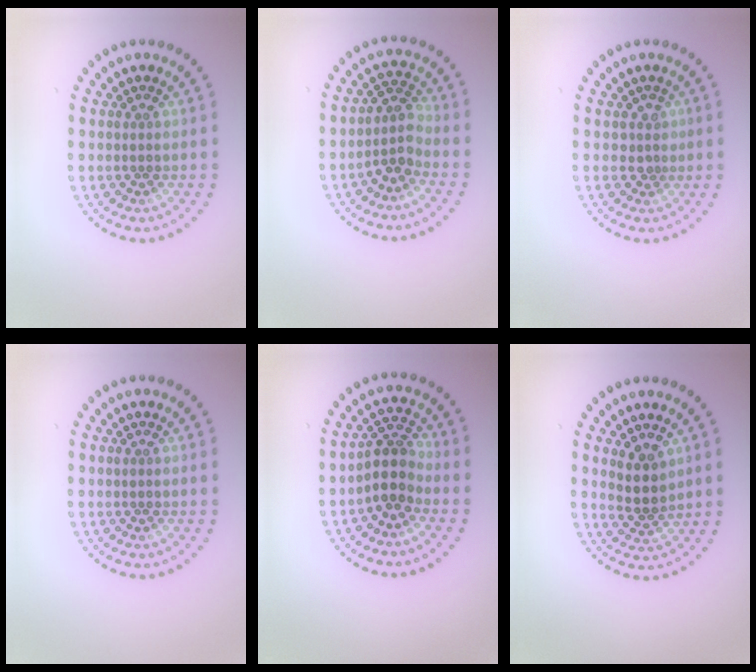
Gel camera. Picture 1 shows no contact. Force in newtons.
{"total": 2.7, "press": 2.1, "slide": 1.6}
{"total": 1.4, "press": 1.0, "slide": 0.9}
{"total": 0.0}
{"total": 3.4, "press": 2.8, "slide": 1.9}
{"total": 2.7, "press": 2.3, "slide": 1.4}